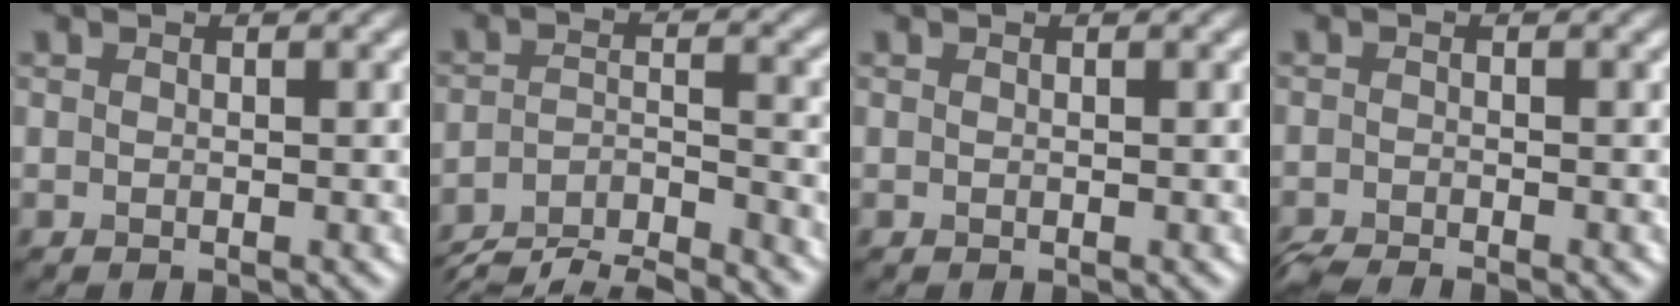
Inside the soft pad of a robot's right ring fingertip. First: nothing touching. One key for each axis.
{"total": 7.8, "fx": -7.1, "fy": 1.5, "fz": 2.7, "tx": -0.044, "ty": -0.011, "tz": -0.120}
{"total": 0.0}
{"total": 2.7, "fx": -2.5, "fy": 0.2, "fz": 1.0, "tx": -0.019, "ty": -0.011, "tz": -0.050}